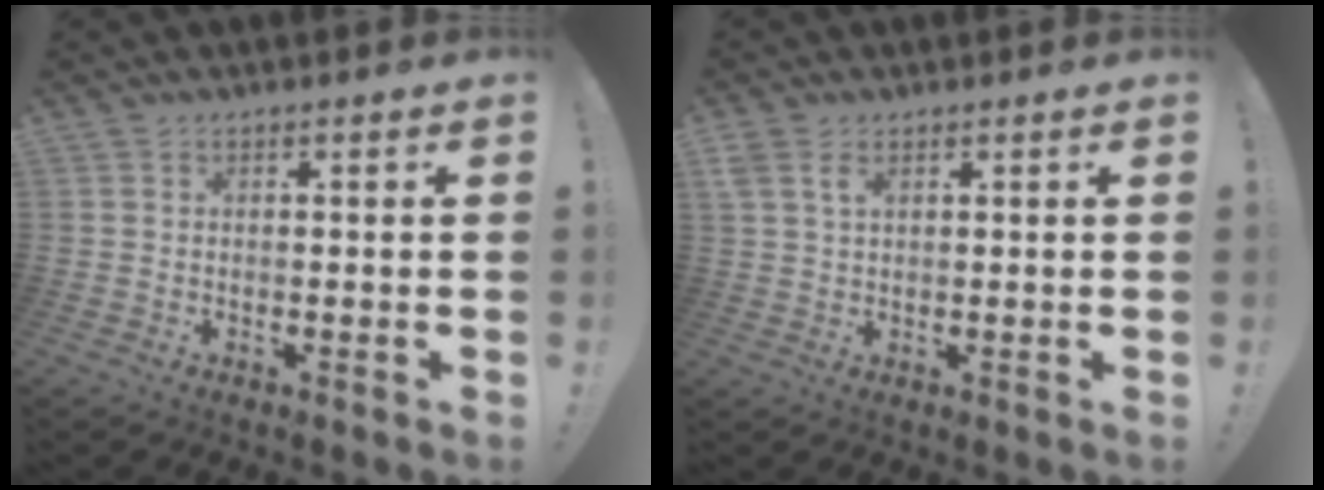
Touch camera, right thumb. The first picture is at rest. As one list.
[{"total": 3.6, "force": [1.8, 1.9, 2.5], "torque": [-0.047, 0.002, 0.032]}]